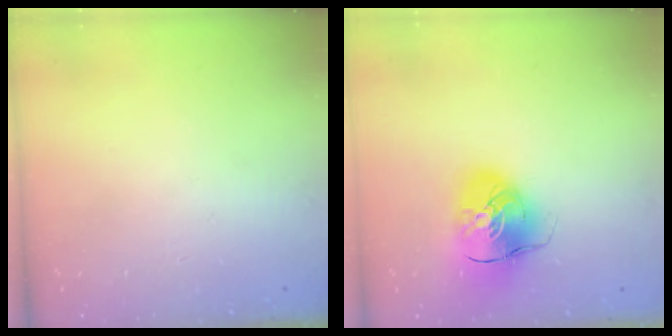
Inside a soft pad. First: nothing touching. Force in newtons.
{"total": 11.4, "press": 11.3, "slide": 1.8}